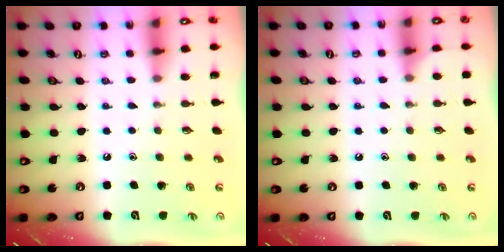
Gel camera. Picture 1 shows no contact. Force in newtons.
{"total": 5.0, "press": 5.0, "slide": 0.6}